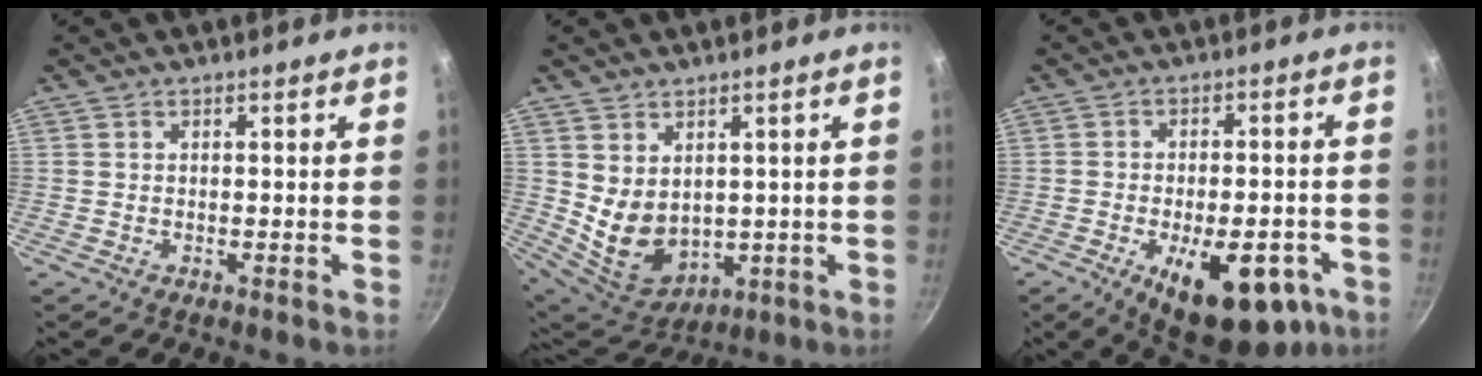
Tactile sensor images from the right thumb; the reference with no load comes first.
{"total": 9.2, "force": [1.9, 6.9, 5.8], "torque": [-0.086, -0.034, 0.063]}
{"total": 18.1, "force": [-7.5, 8.6, 14.0], "torque": [-0.156, 0.016, -0.090]}